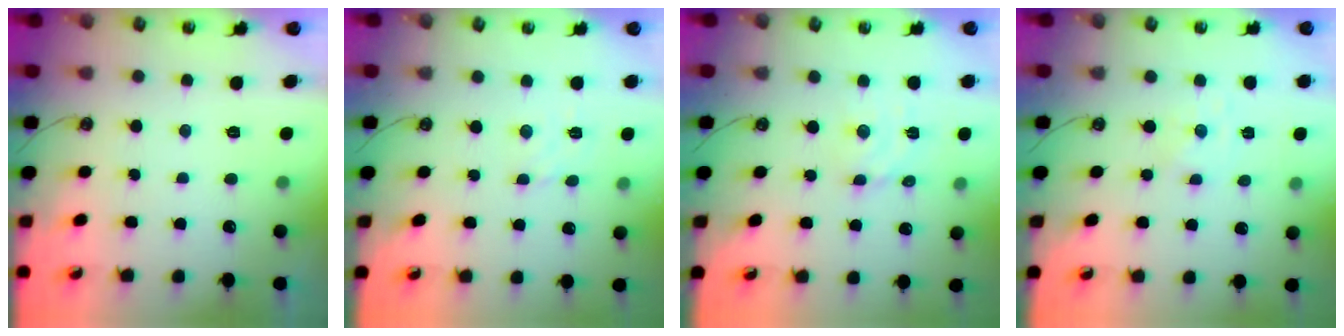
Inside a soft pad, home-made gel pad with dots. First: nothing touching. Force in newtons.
{"total": 2.2, "press": 2.1, "slide": 0.4}
{"total": 3.7, "press": 3.7, "slide": 0.1}
{"total": 1.5, "press": 1.5, "slide": 0.2}